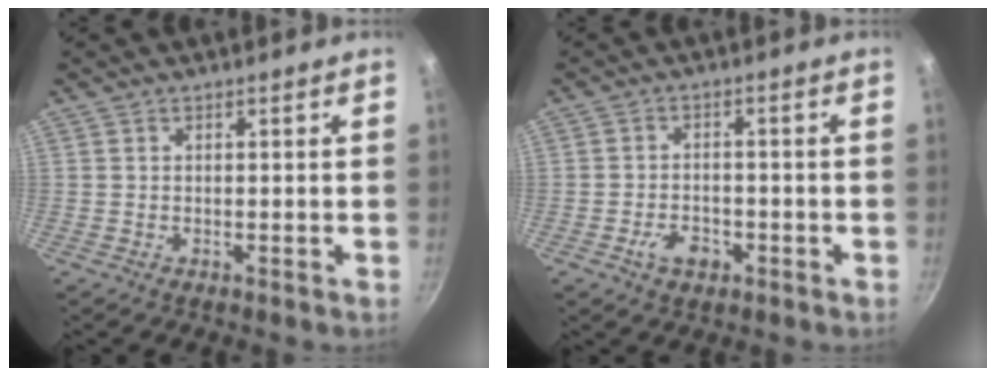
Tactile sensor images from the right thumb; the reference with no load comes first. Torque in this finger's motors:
{"motor_torque": [0.25, -0.07, -0.19, -0.02, 0.02]}